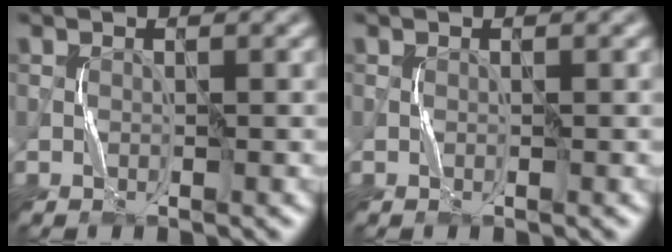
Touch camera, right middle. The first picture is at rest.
{"total": 0.0}